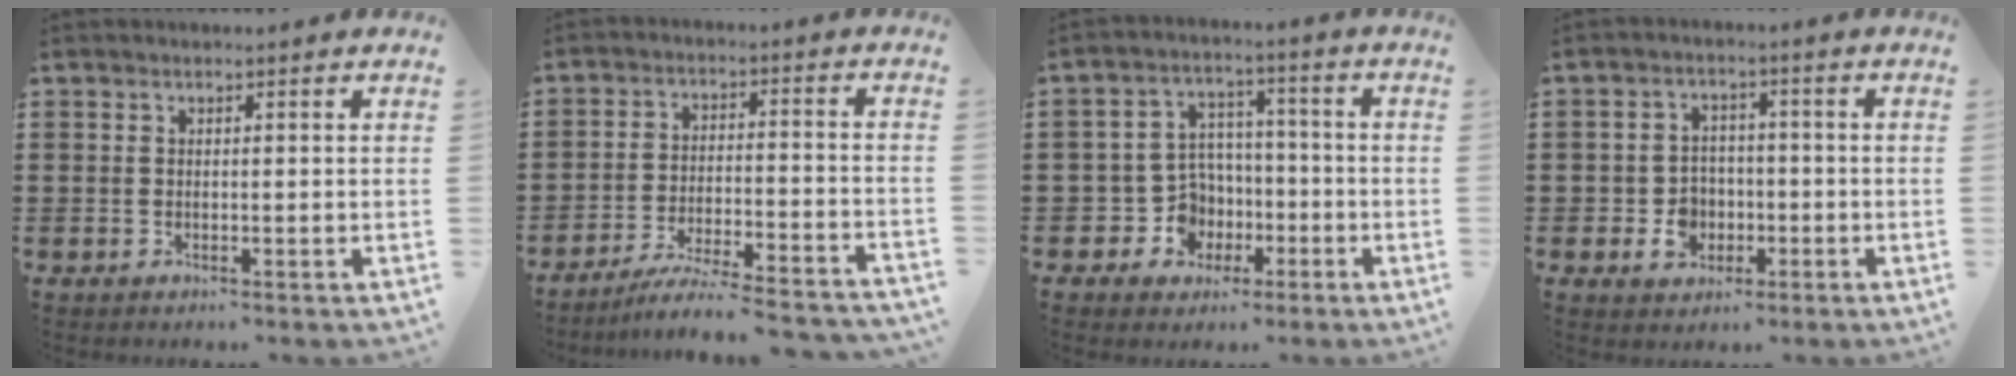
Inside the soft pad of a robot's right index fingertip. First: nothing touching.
{"total": 5.9, "force": [-5.5, -0.3, 2.1], "torque": [-0.041, -0.008, -0.108]}
{"total": 7.5, "force": [-2.1, 6.7, 2.8], "torque": [-0.081, 0.016, -0.033]}
{"total": 4.8, "force": [-1.6, 4.1, 2.0], "torque": [-0.044, 0.010, -0.028]}